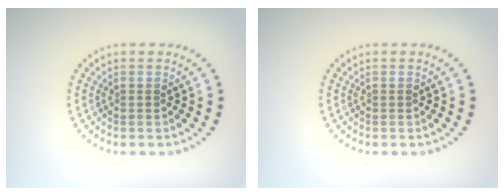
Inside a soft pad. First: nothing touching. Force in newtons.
{"total": 0.0}